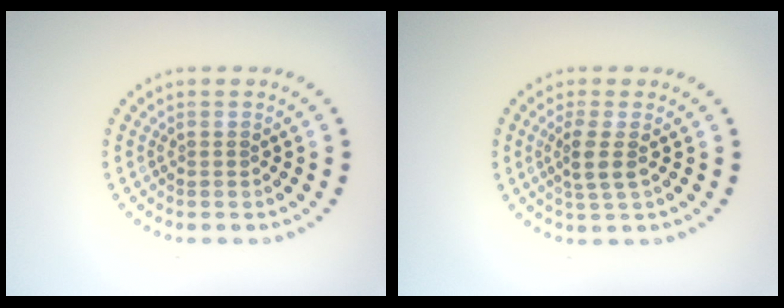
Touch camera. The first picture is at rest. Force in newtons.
{"total": 2.3, "press": 1.8, "slide": 1.4}